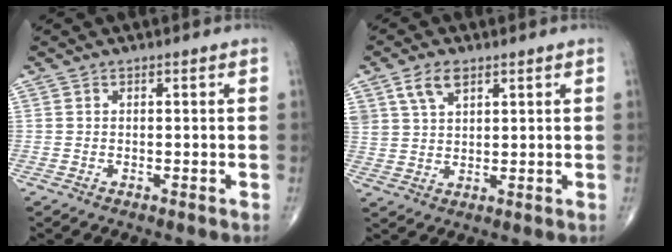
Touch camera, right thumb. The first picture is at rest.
{"total": 5.6, "force": [3.1, 3.1, 3.5], "torque": [-0.060, -0.010, 0.063]}